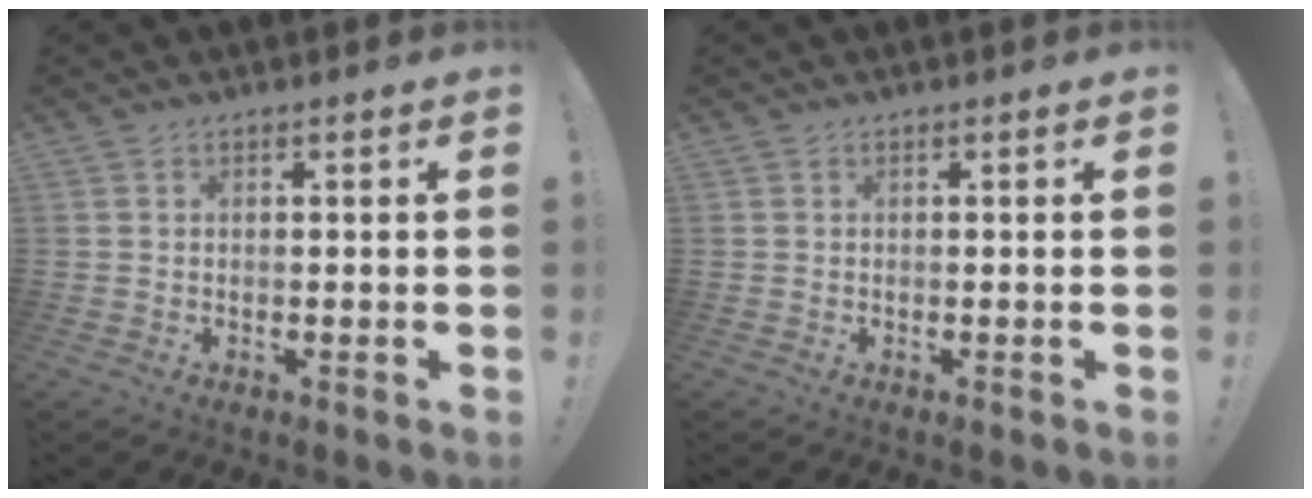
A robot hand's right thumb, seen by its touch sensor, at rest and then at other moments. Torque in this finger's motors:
{"motor_torque": [0.00, 0.00, -0.03, 0.08, 0.00]}